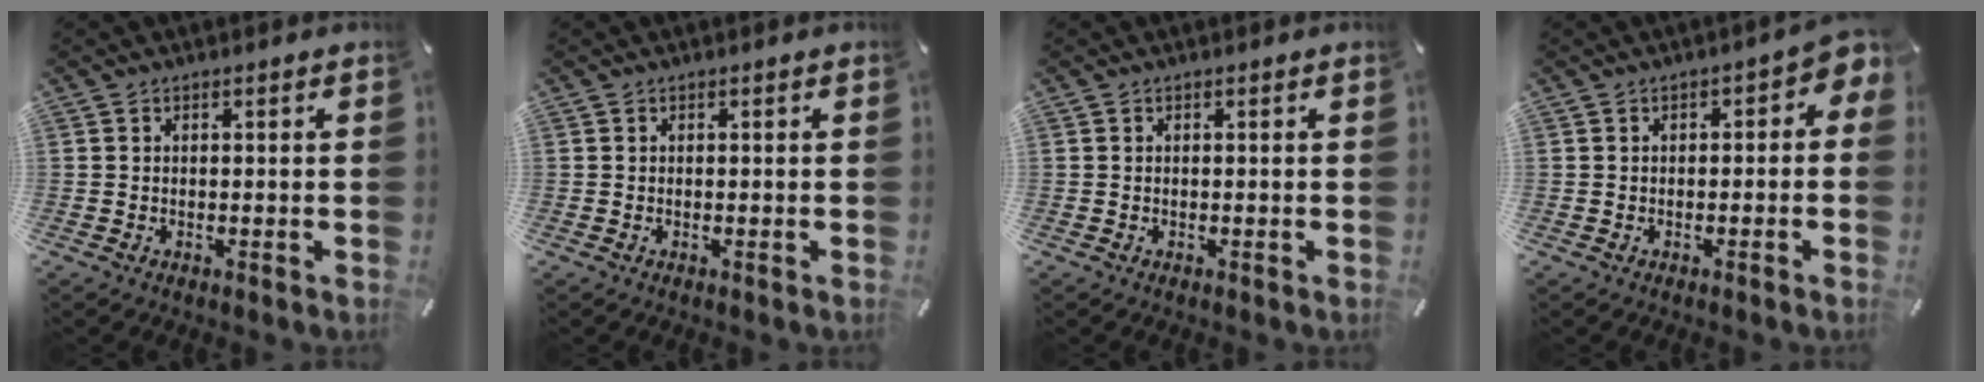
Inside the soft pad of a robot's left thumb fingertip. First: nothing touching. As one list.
[{"total": 0.0}, {"total": 0.0}, {"total": 3.1, "force": [-0.6, 1.9, 2.3], "torque": [-0.038, 0.010, -0.014]}]